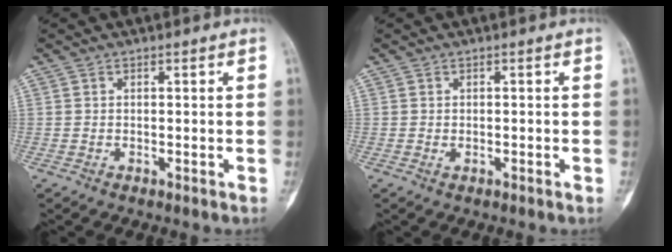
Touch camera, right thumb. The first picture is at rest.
{"total": 0.5, "force": [-0.1, 0.3, 0.5], "torque": [-0.009, -0.001, 0.002]}